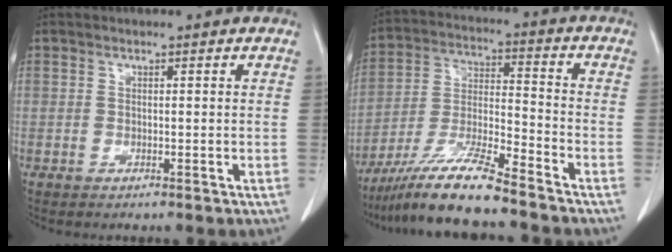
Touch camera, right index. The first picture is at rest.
{"total": 12.2, "force": [-9.9, -0.2, 7.1], "torque": [-0.141, -0.018, -0.186]}